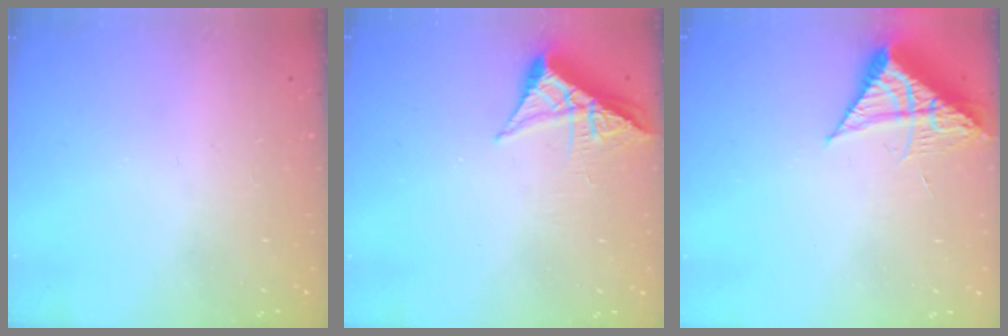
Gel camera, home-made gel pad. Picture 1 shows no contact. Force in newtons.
{"total": 6.3, "press": 6.2, "slide": 0.9}
{"total": 8.8, "press": 8.8, "slide": 1.0}